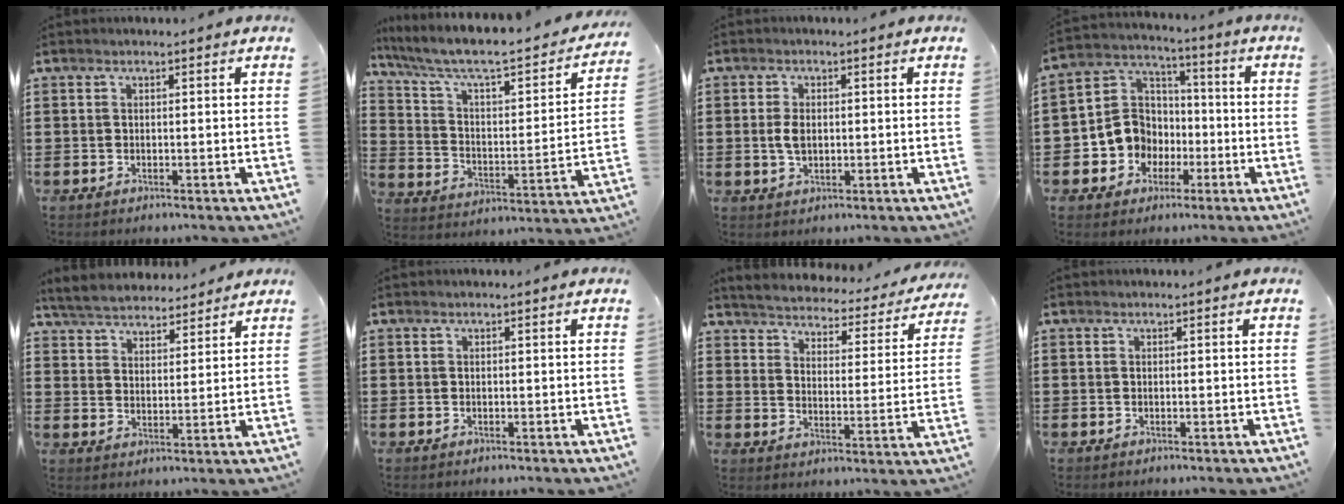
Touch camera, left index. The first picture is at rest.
{"total": 6.1, "force": [4.7, 1.0, 3.8], "torque": [-0.098, -0.046, 0.070]}
{"total": 3.2, "force": [0.2, 1.8, 2.7], "torque": [-0.070, -0.001, -0.002]}
{"total": 8.8, "force": [-2.3, 8.1, 2.4], "torque": [-0.091, 0.008, -0.043]}
{"total": 4.7, "force": [4.6, 0.9, 0.6], "torque": [-0.034, -0.018, 0.082]}
{"total": 0.0}
{"total": 3.2, "force": [3.2, 0.0, 0.3], "torque": [-0.031, -0.032, 0.047]}
{"total": 0.0}